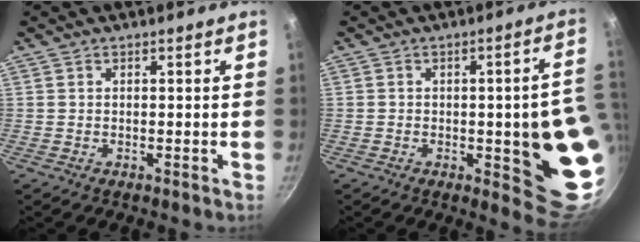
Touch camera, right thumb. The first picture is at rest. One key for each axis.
{"total": 15.5, "fx": -2.1, "fy": 4.6, "fz": 14.7, "tx": -0.120, "ty": 0.009, "tz": -0.026}